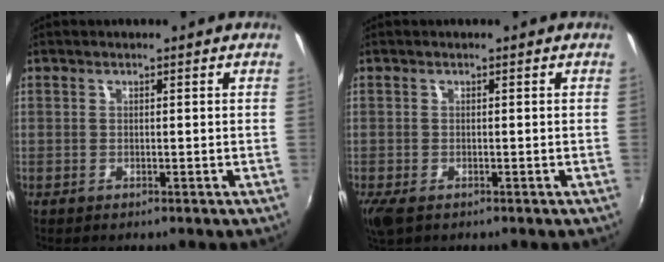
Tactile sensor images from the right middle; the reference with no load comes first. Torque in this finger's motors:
{"motor_torque": [0.46, -0.44, 0.16, 0.07]}